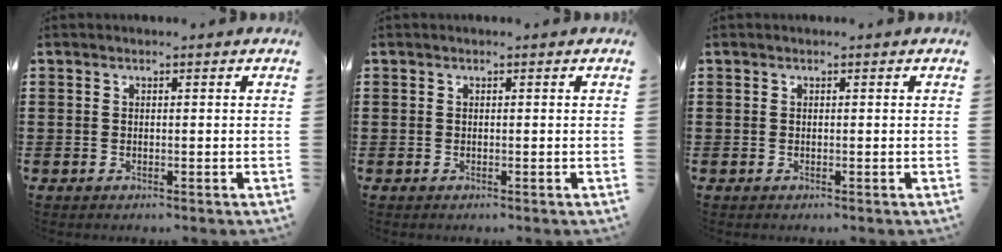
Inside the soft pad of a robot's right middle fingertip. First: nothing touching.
{"total": 0.0}
{"total": 0.0}